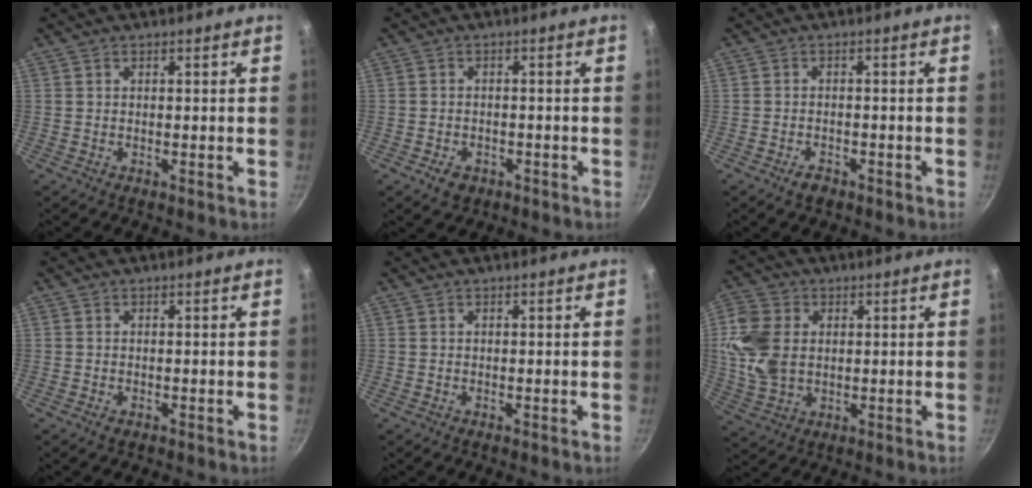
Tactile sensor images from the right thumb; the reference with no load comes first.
{"total": 3.7, "force": [-1.9, 2.7, 1.7], "torque": [-0.025, 0.015, -0.021]}
{"total": 2.6, "force": [-1.7, 1.5, 1.2], "torque": [-0.018, 0.017, -0.026]}
{"total": 0.9, "force": [-0.4, 0.6, 0.5], "torque": [-0.007, -0.001, -0.008]}
{"total": 0.0}
{"total": 11.0, "force": [1.4, 8.1, 7.3], "torque": [-0.135, -0.001, 0.028]}